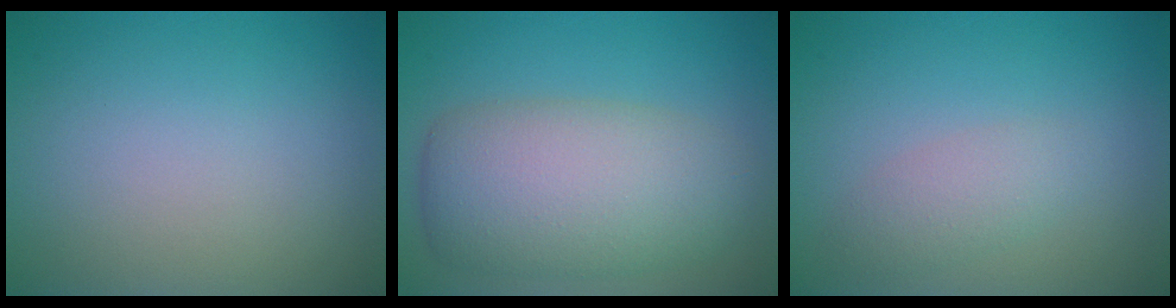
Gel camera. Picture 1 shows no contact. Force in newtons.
{"total": 8.1, "press": 8.1, "slide": 0.8}
{"total": 2.1, "press": 2.1, "slide": 0.0}